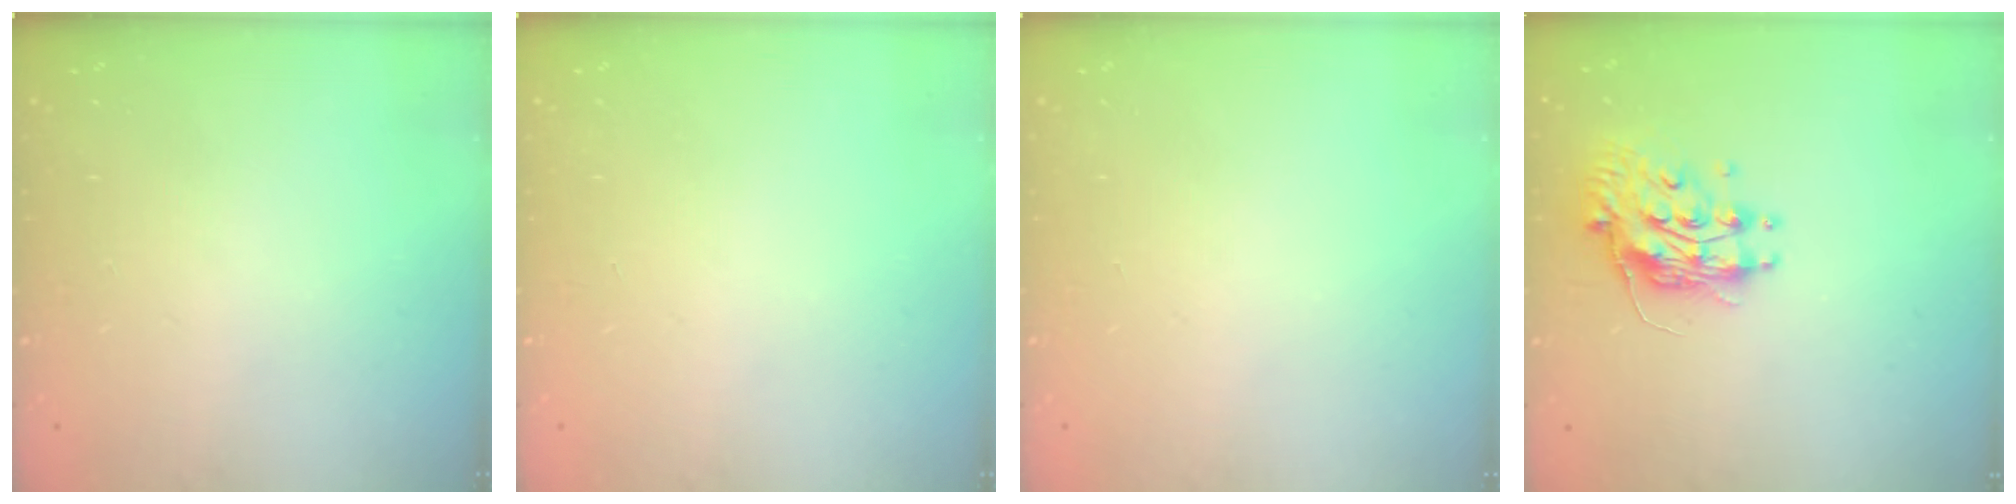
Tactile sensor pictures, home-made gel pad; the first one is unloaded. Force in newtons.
{"total": 0.0}
{"total": 0.0}
{"total": 10.6, "press": 10.6, "slide": 0.7}